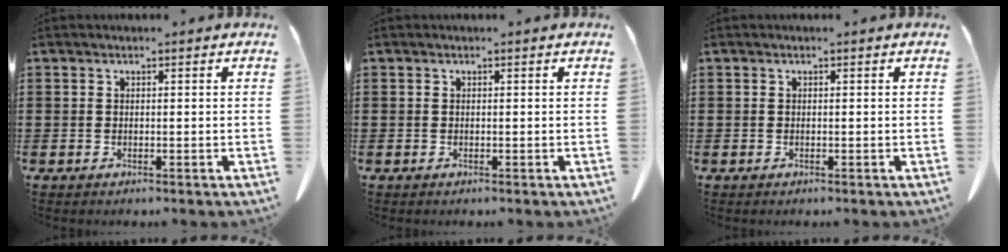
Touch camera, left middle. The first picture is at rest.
{"total": 0.0}
{"total": 0.0}